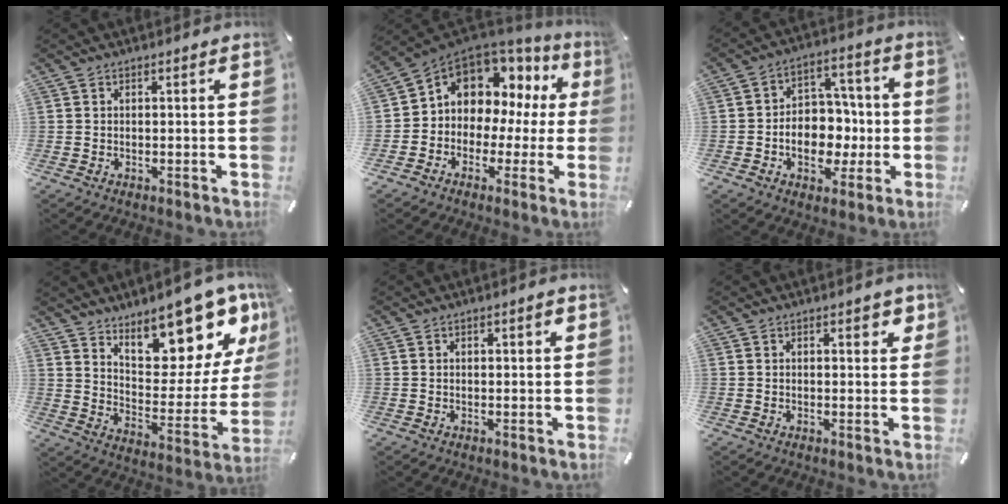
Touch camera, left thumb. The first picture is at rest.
{"total": 9.5, "force": [4.5, 7.8, 3.2], "torque": [-0.072, -0.045, 0.086]}
{"total": 11.1, "force": [-2.6, 9.2, 5.7], "torque": [-0.077, 0.023, -0.037]}
{"total": 16.7, "force": [13.6, 6.3, 7.2], "torque": [-0.079, -0.123, 0.227]}
{"total": 1.4, "force": [0.4, 0.6, 1.1], "torque": [-0.022, 0.005, 0.006]}
{"total": 2.4, "force": [1.1, 1.3, 1.7], "torque": [-0.019, 0.000, 0.015]}